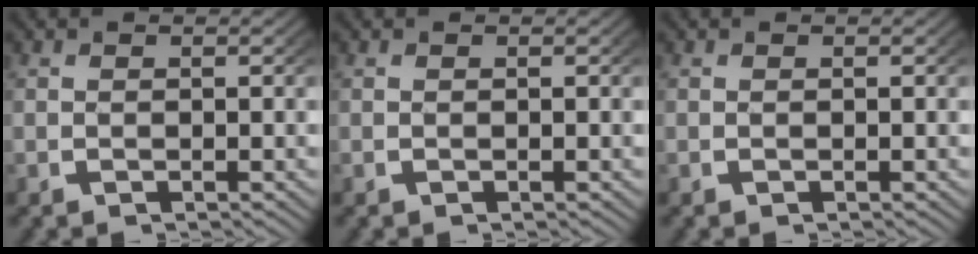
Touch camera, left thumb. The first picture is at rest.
{"total": 0.0}
{"total": 0.0}